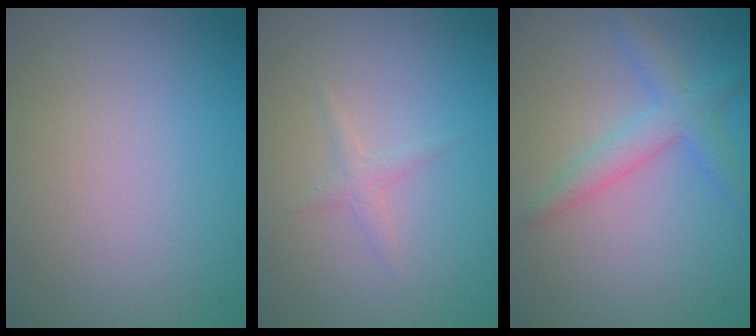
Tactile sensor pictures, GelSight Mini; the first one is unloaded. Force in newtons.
{"total": 1.0, "press": 1.0, "slide": 0.1}
{"total": 2.1, "press": 2.1, "slide": 0.1}